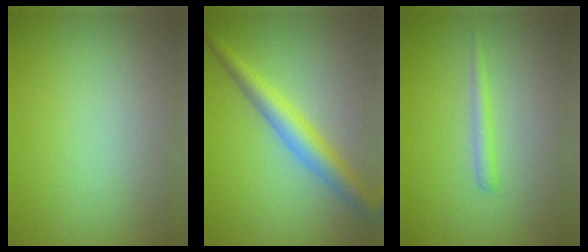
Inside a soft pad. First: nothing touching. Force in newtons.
{"total": 3.9, "press": 3.9, "slide": 0.0}
{"total": 1.2, "press": 1.2, "slide": 0.0}